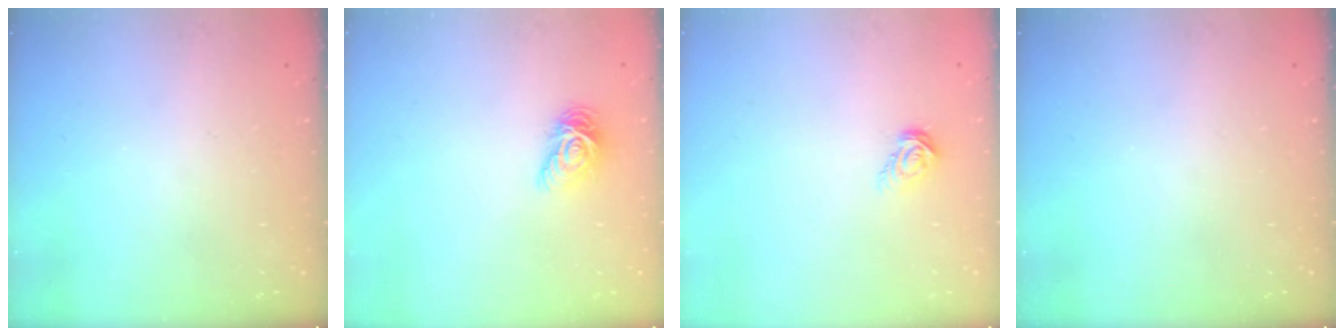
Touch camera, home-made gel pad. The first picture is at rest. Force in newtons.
{"total": 7.1, "press": 7.1, "slide": 0.2}
{"total": 4.7, "press": 4.7, "slide": 0.4}
{"total": 0.0}